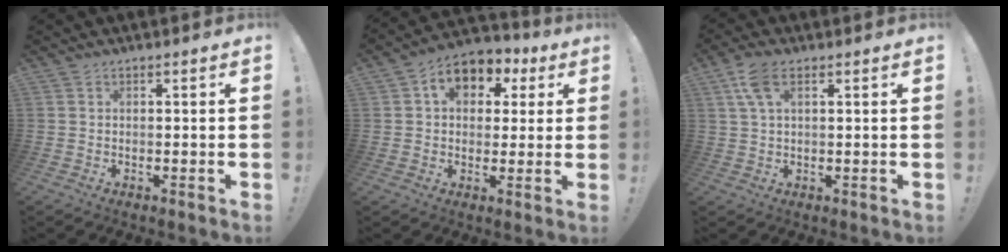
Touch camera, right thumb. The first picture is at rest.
{"total": 9.6, "force": [3.1, 7.3, 5.4], "torque": [-0.076, -0.005, 0.059]}
{"total": 6.5, "force": [2.9, 2.6, 5.2], "torque": [-0.101, 0.004, 0.054]}